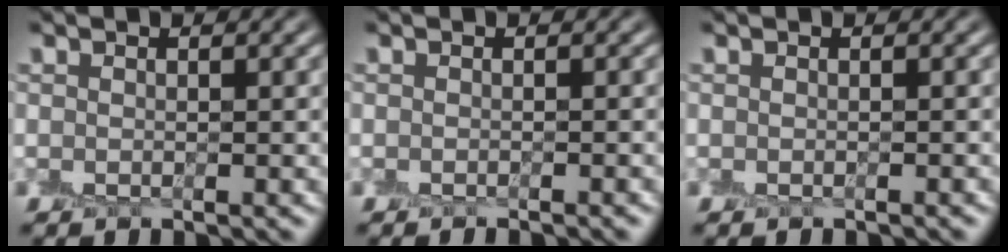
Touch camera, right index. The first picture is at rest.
{"total": 0.9, "force": [-0.9, -0.2, 0.2], "torque": [0.003, -0.005, -0.011]}
{"total": 0.6, "force": [-0.5, -0.2, 0.1], "torque": [-0.002, -0.004, -0.009]}